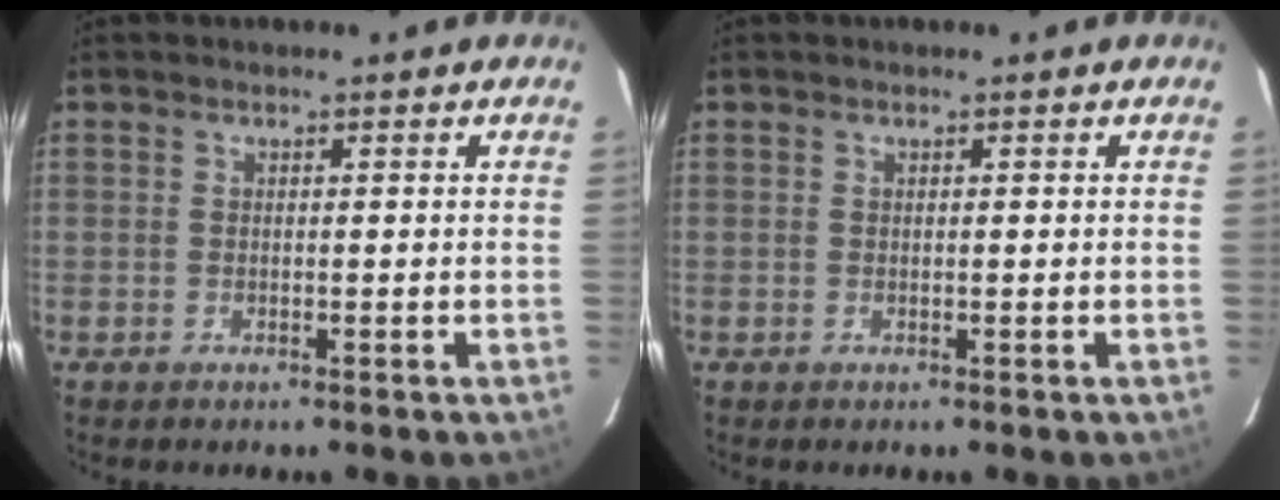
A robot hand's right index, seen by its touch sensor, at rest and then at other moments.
{"total": 0.0}